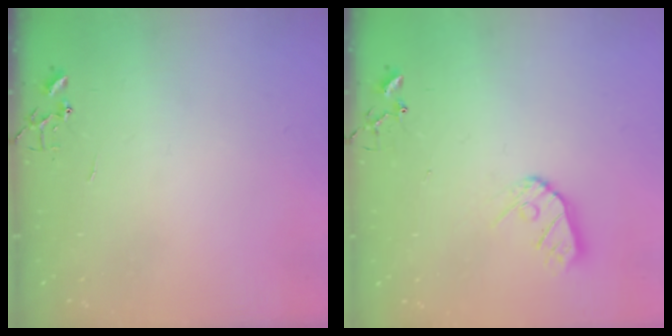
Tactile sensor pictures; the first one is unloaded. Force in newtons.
{"total": 9.0, "press": 8.9, "slide": 0.8}